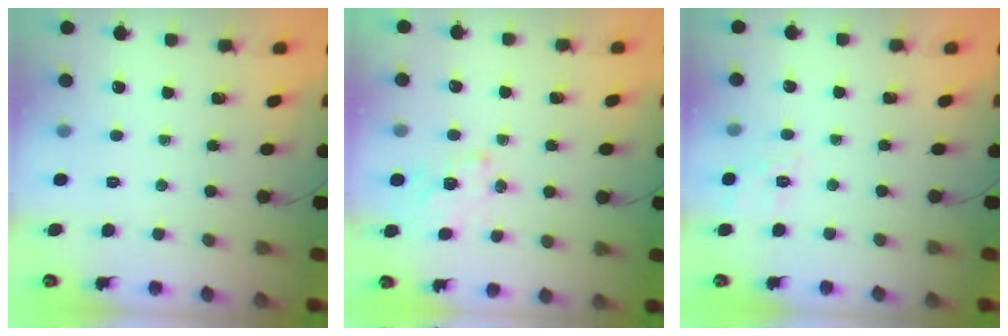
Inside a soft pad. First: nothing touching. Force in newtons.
{"total": 1.4, "press": 1.2, "slide": 0.8}
{"total": 9.4, "press": 9.2, "slide": 1.7}